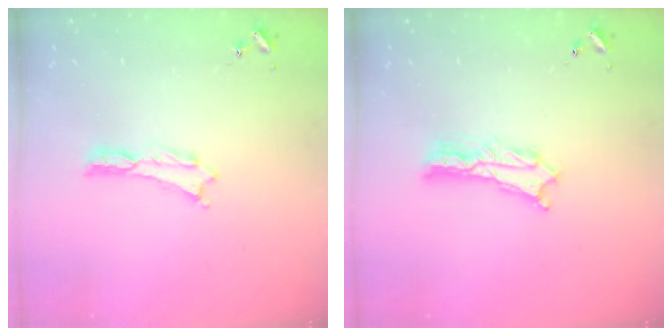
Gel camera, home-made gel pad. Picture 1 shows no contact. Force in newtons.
{"total": 2.4, "press": 2.4, "slide": 0.2}